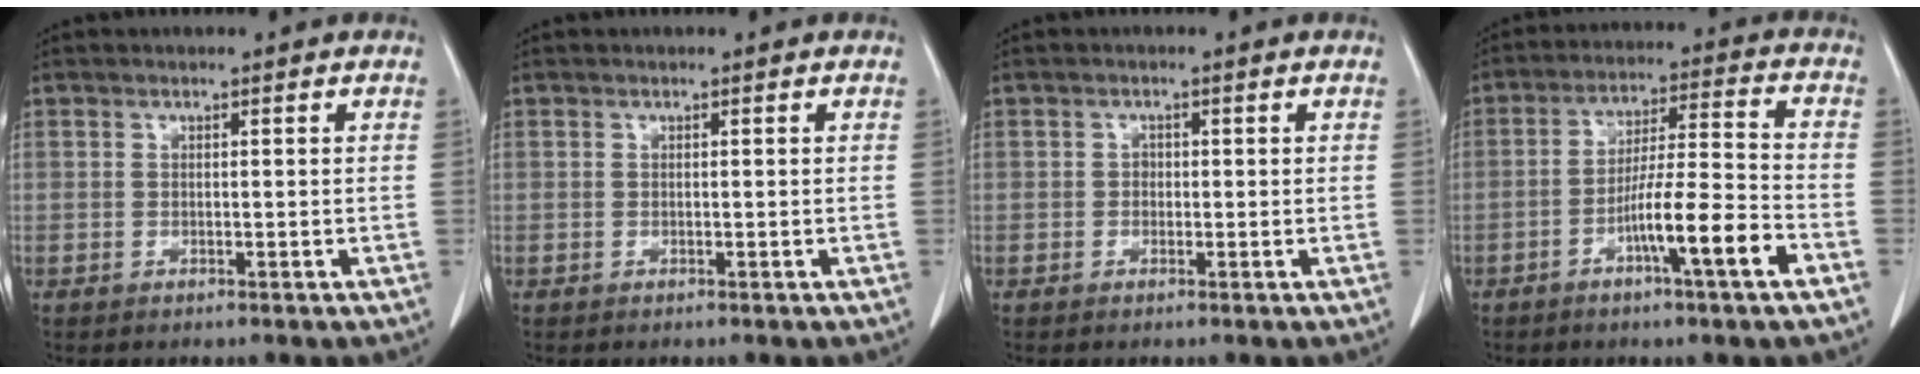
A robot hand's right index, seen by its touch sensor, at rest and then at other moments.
{"total": 0.0}
{"total": 1.0, "force": [-0.1, 0.9, 0.4], "torque": [-0.002, 0.004, -0.004]}
{"total": 10.1, "force": [-4.6, 0.0, 9.0], "torque": [-0.147, 0.004, -0.079]}